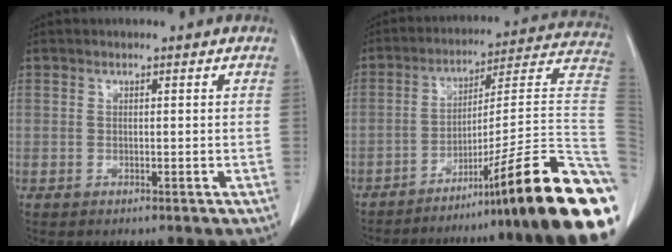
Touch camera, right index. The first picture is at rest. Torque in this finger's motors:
{"motor_torque": [2.14, 0.00, 0.56, 0.10]}